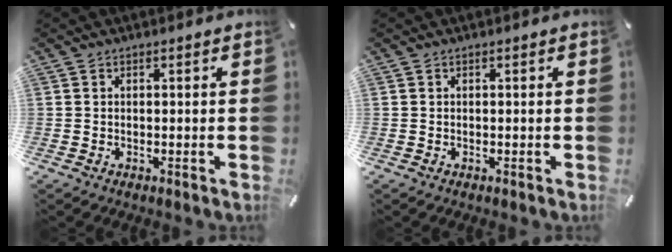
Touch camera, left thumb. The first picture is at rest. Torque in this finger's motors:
{"motor_torque": [-0.28, -0.13, 0.06, -0.15, 0.00]}